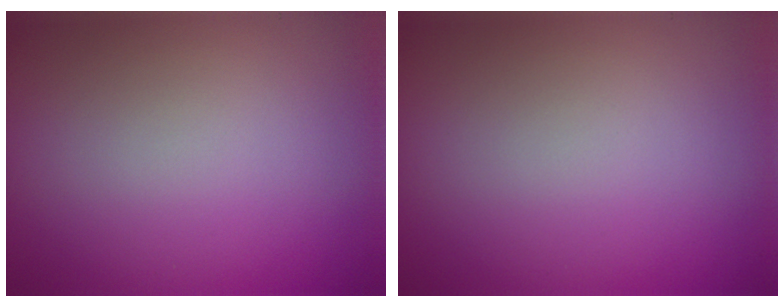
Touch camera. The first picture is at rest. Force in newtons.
{"total": 0.0}